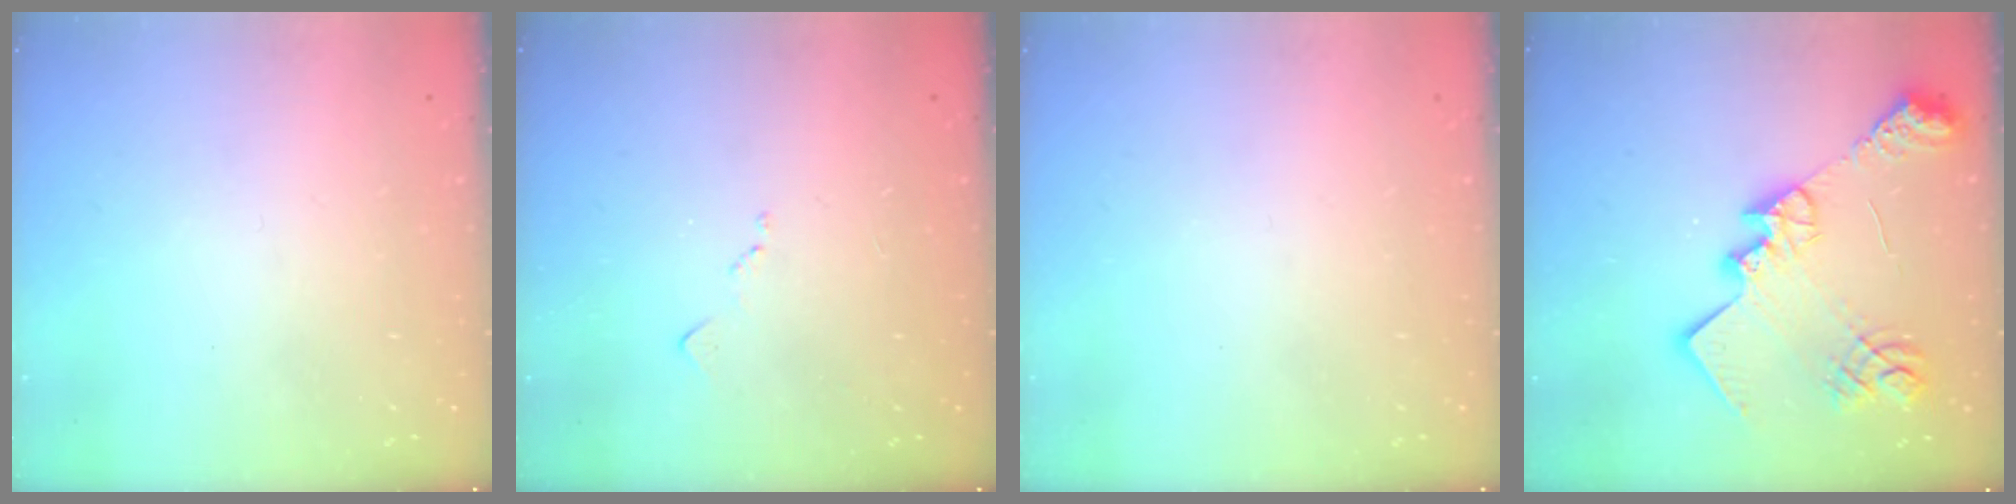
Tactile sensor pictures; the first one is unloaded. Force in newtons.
{"total": 6.3, "press": 6.3, "slide": 0.9}
{"total": 0.0}
{"total": 24.0, "press": 23.9, "slide": 1.6}